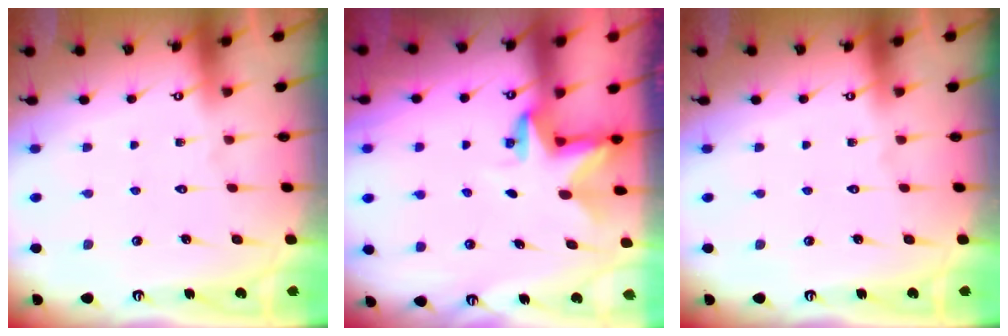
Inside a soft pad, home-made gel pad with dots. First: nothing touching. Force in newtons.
{"total": 3.0, "press": 3.0, "slide": 0.1}
{"total": 0.0}